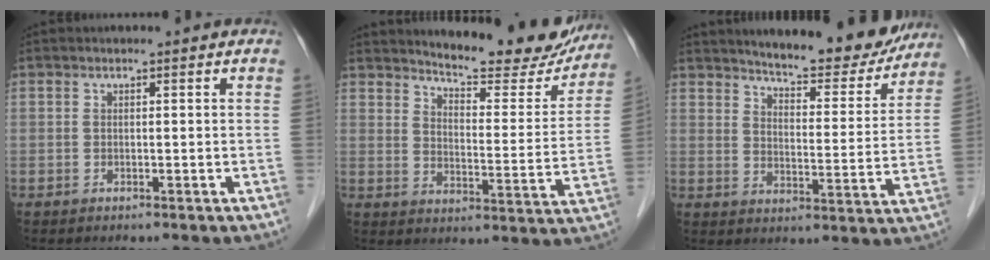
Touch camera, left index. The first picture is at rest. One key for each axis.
{"total": 17.7, "fx": 16.3, "fy": 3.8, "fz": 5.9, "tx": -0.062, "ty": -0.049, "tz": 0.198}
{"total": 16.6, "fx": 15.1, "fy": 3.4, "fz": 6.0, "tx": -0.065, "ty": -0.031, "tz": 0.192}